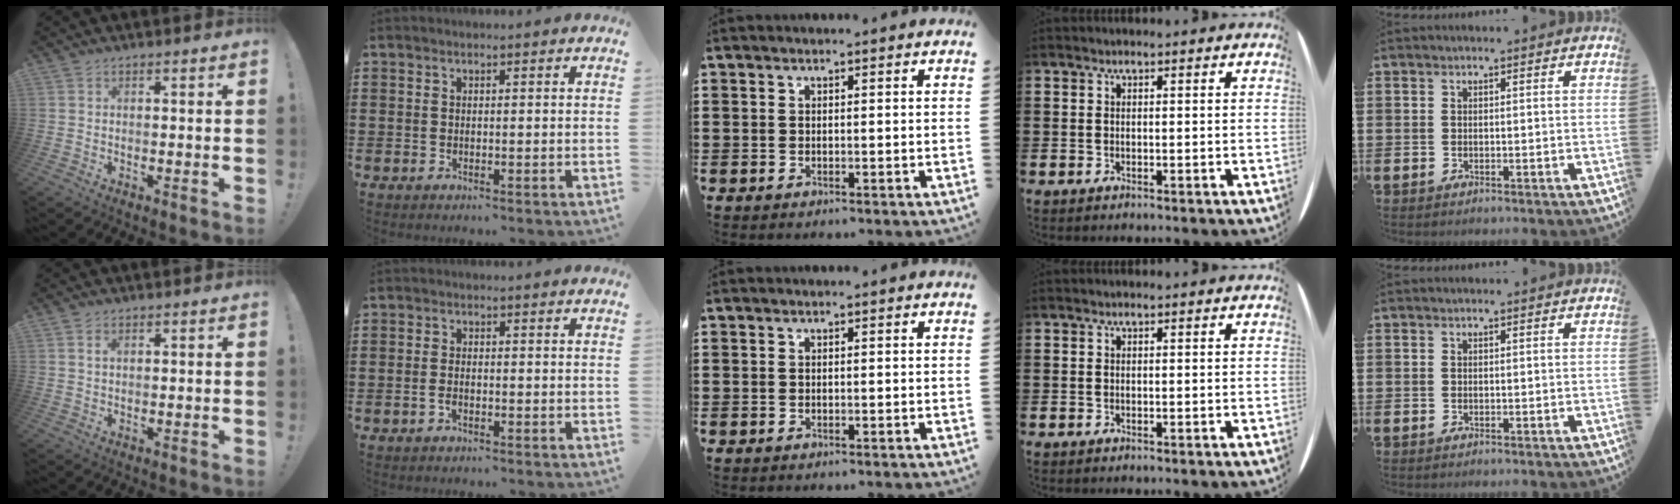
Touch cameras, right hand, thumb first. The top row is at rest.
{"thumb": {"total": 1.4, "force": [0.7, 0.7, 0.9], "torque": [-0.009, -0.003, 0.011]}, "index": {"total": 1.4, "force": [-0.6, 0.5, 1.1], "torque": [-0.024, -0.004, -0.009]}}